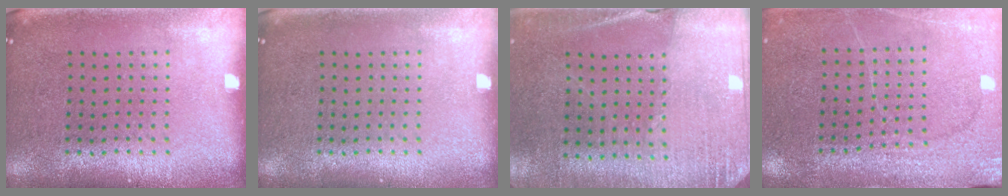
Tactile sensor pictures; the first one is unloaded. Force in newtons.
{"total": 0.0}
{"total": 2.7, "press": 2.6, "slide": 0.7}
{"total": 2.7, "press": 2.7, "slide": 0.4}